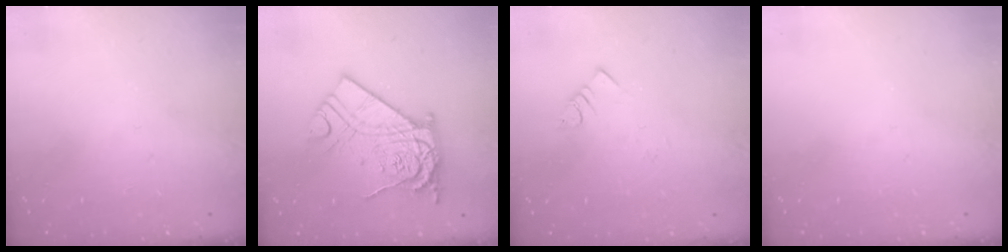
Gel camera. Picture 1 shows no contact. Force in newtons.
{"total": 15.7, "press": 15.6, "slide": 1.7}
{"total": 1.8, "press": 1.8, "slide": 0.3}
{"total": 0.0}